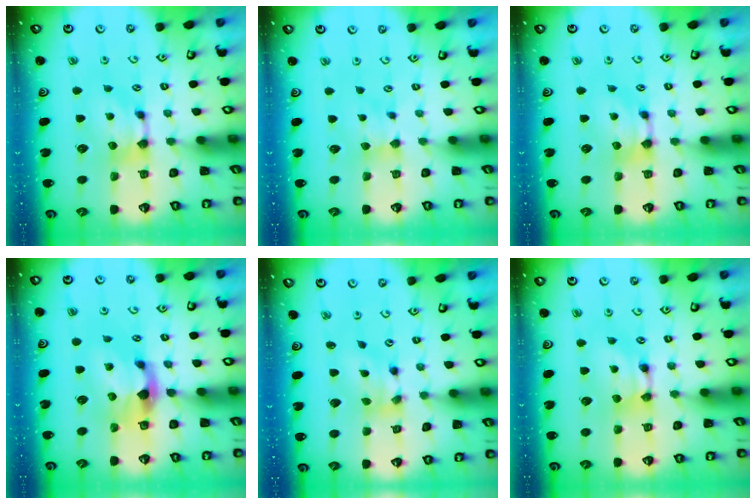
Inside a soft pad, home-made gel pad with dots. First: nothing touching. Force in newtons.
{"total": 2.9, "press": 2.9, "slide": 0.3}
{"total": 0.0}
{"total": 3.1, "press": 2.7, "slide": 1.4}
{"total": 3.2, "press": 2.7, "slide": 1.8}
{"total": 1.7, "press": 1.7, "slide": 0.1}